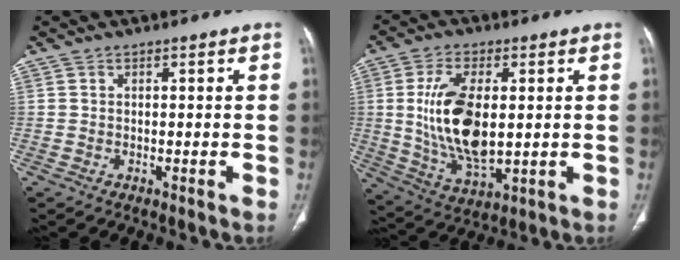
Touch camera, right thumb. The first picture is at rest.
{"total": 15.2, "force": [1.2, 7.6, 13.1], "torque": [-0.248, -0.017, 0.034]}